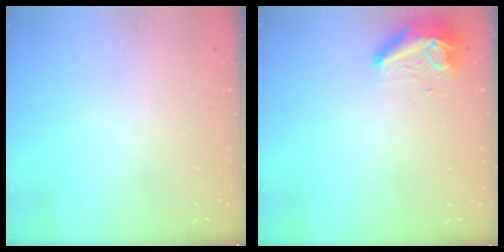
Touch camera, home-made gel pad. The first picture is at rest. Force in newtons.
{"total": 9.3, "press": 9.3, "slide": 0.7}